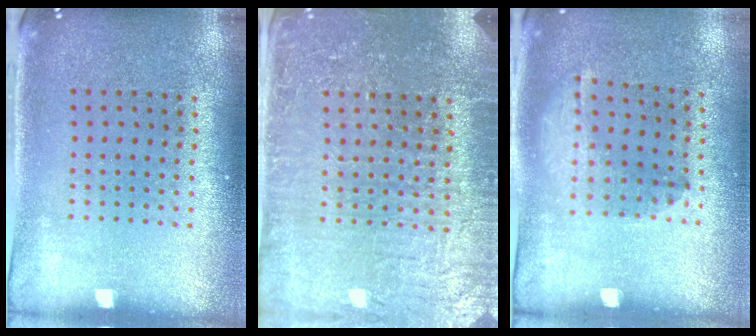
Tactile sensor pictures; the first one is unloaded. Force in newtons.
{"total": 4.1, "press": 4.0, "slide": 1.1}
{"total": 1.4, "press": 0.9, "slide": 1.0}